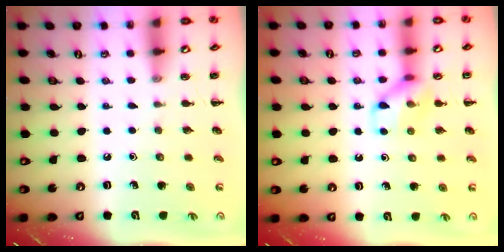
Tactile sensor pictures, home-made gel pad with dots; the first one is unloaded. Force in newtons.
{"total": 10.2, "press": 10.2, "slide": 0.8}